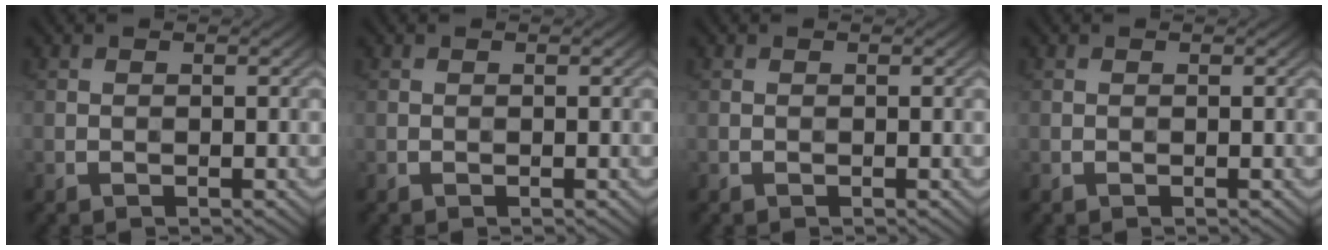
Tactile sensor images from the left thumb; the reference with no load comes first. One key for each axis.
{"total": 0.0}
{"total": 0.0}
{"total": 0.0}